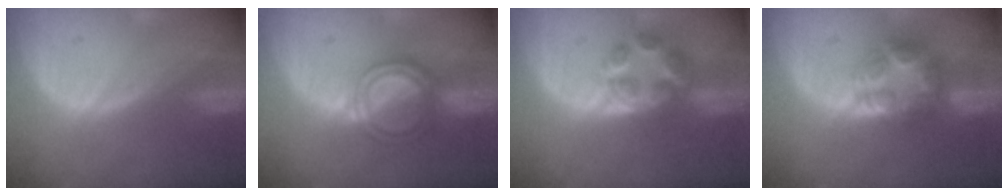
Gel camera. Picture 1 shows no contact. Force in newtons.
{"total": 5.6, "press": 5.3, "slide": 1.7}
{"total": 6.7, "press": 5.7, "slide": 3.5}
{"total": 7.7, "press": 6.7, "slide": 3.7}